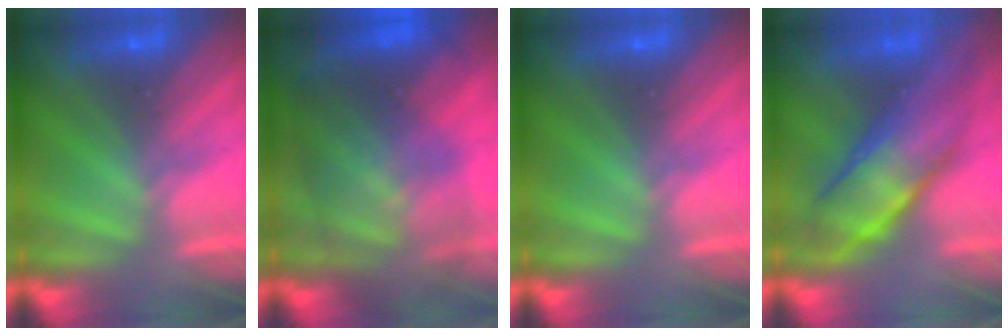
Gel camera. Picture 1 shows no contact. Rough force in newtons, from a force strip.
{"total": 7.7}
{"total": 0.0}
{"total": 7.6}